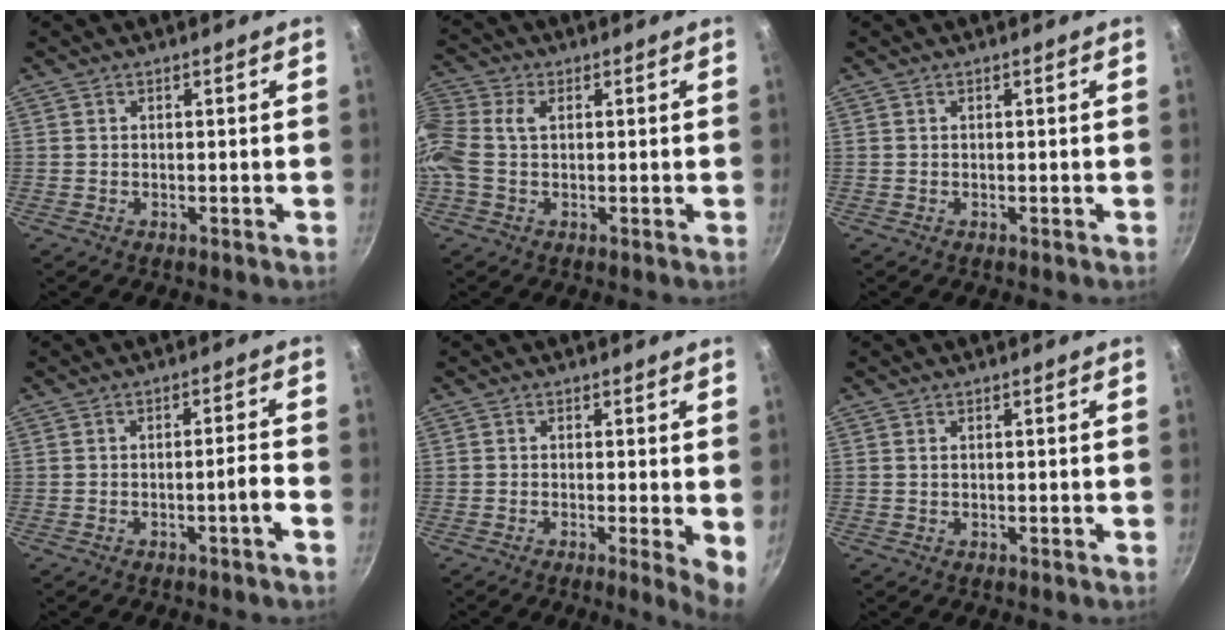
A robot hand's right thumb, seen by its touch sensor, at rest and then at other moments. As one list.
[{"total": 9.0, "force": [0.8, 6.1, 6.6], "torque": [-0.150, 0.023, -0.003]}, {"total": 0.0}, {"total": 3.3, "force": [-1.6, -0.3, 2.8], "torque": [-0.051, 0.017, -0.023]}, {"total": 4.8, "force": [-0.3, 0.9, 4.7], "torque": [-0.061, -0.011, -0.007]}, {"total": 0.5, "force": [0.1, 0.3, 0.4], "torque": [-0.007, 0.002, 0.002]}]